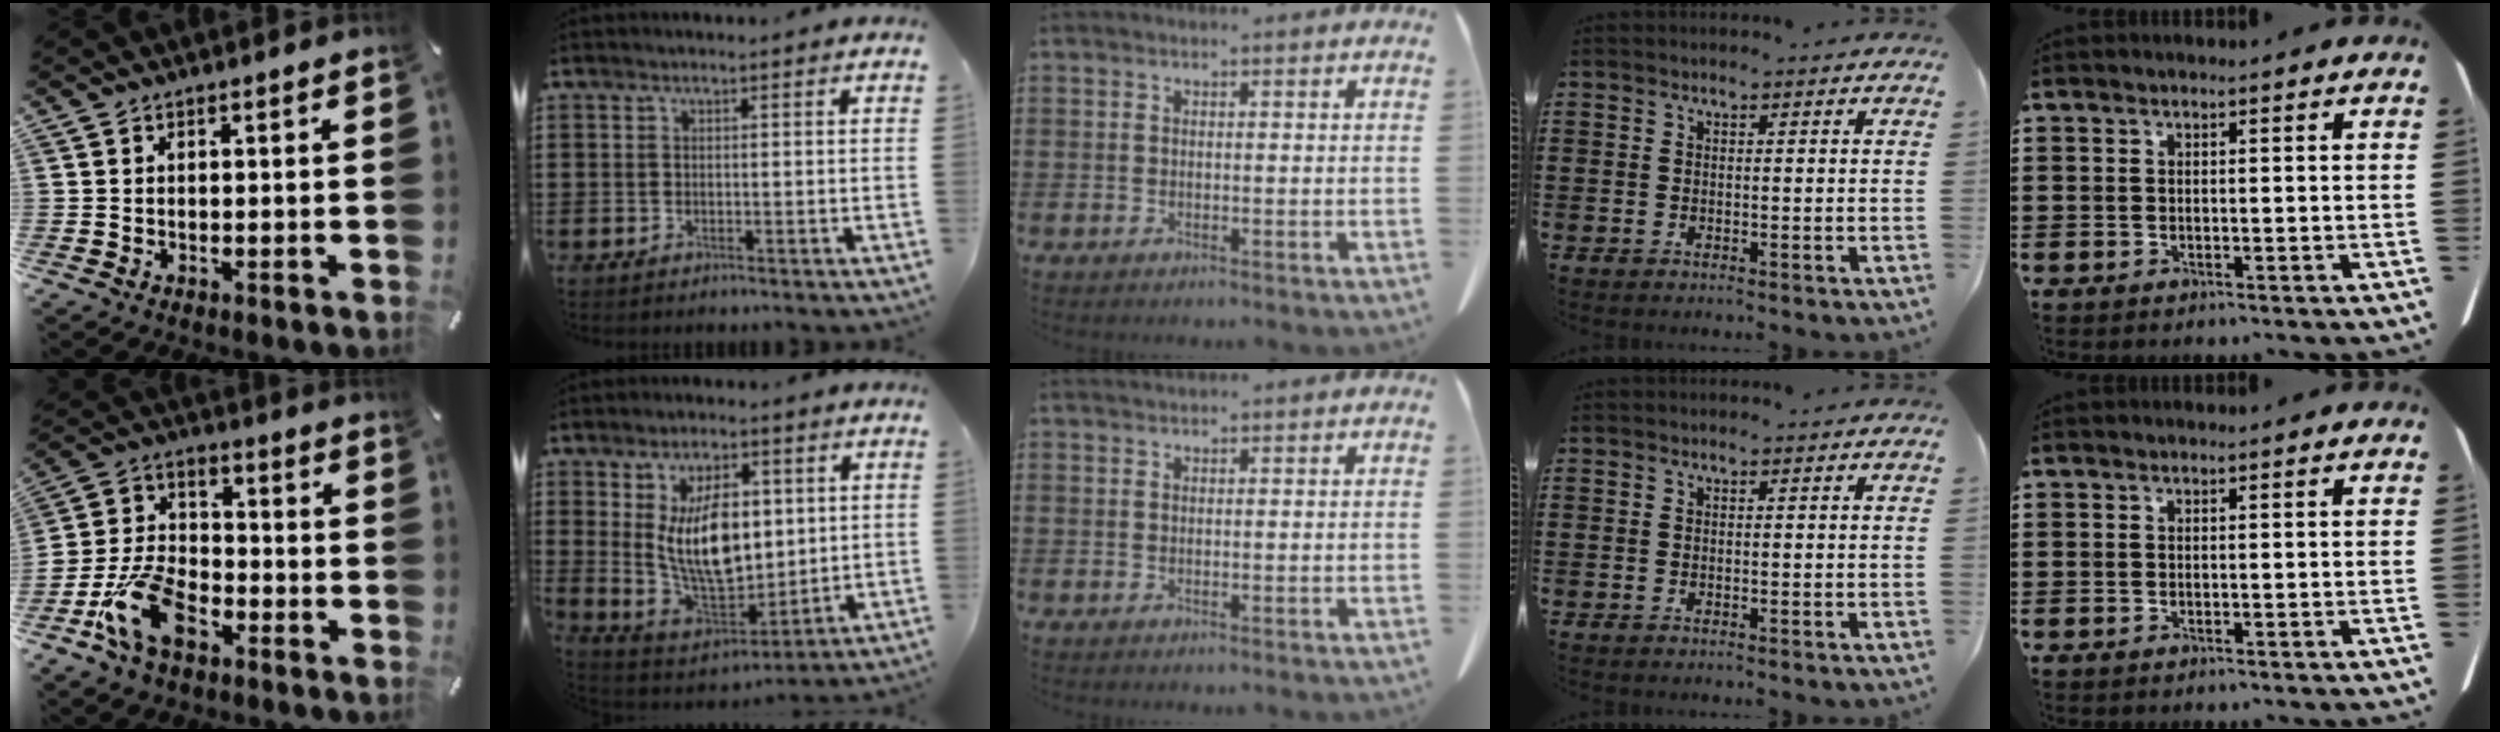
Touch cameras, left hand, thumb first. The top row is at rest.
{"thumb": {"total": 14.4, "force": [-7.5, 8.9, 8.5], "torque": [-0.189, 0.038, -0.138]}, "index": {"total": 11.9, "force": [2.7, 6.9, 9.4], "torque": [-0.180, 0.001, 0.048]}, "middle": {"total": 0.8, "force": [0.8, 0.1, 0.3], "torque": [-0.007, -0.001, 0.015]}}